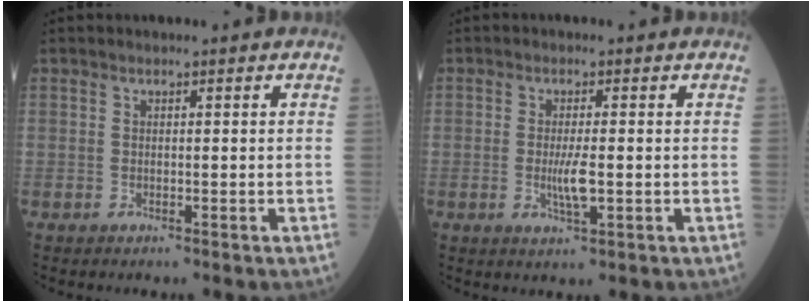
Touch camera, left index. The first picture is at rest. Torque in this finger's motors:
{"motor_torque": [0.54, -0.18, 0.07, 0.07]}